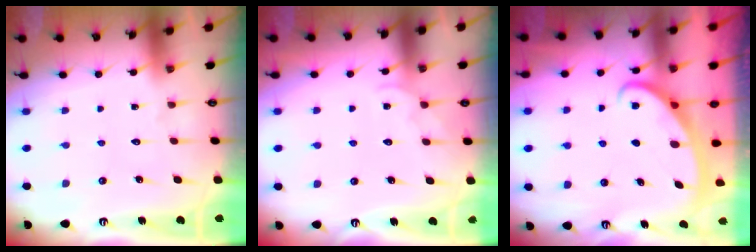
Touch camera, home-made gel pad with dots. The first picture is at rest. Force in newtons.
{"total": 2.5, "press": 2.5, "slide": 0.4}
{"total": 2.8, "press": 2.8, "slide": 0.4}